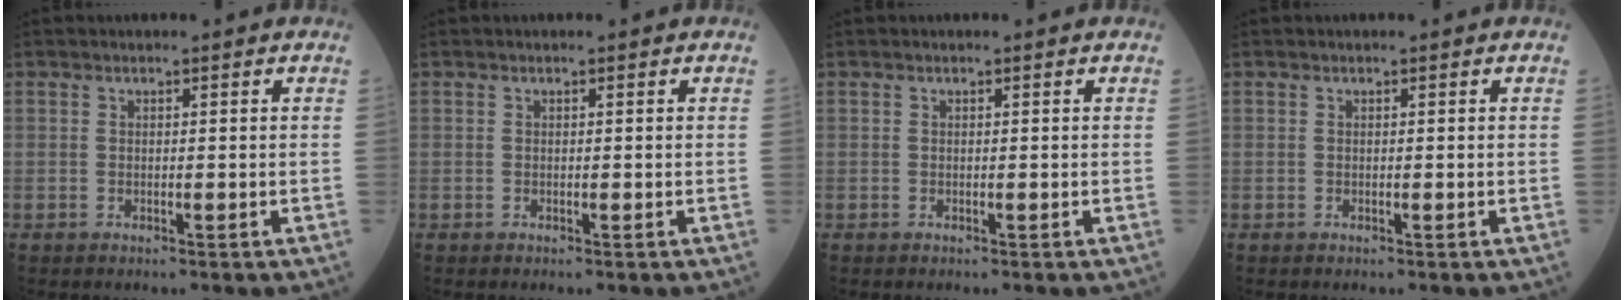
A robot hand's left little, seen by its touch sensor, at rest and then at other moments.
{"total": 0.0}
{"total": 0.0}
{"total": 0.0}